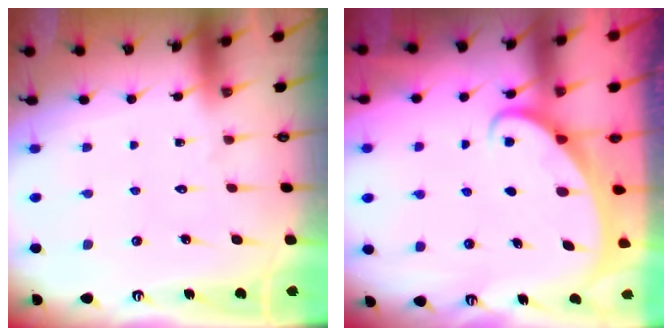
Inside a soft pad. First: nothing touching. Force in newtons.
{"total": 2.1, "press": 2.1, "slide": 0.2}